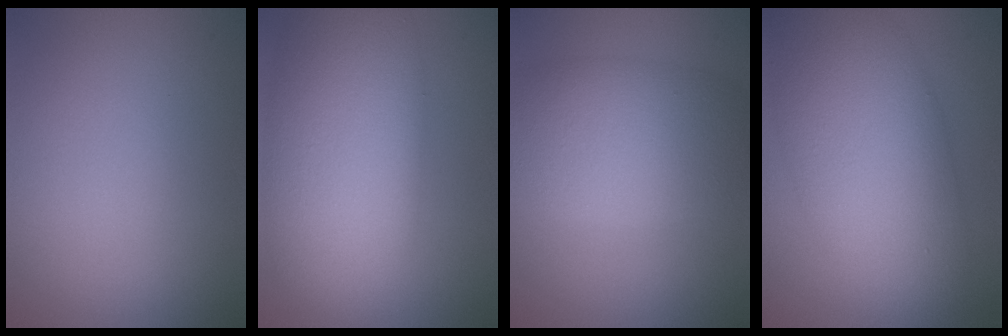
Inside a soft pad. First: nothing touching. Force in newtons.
{"total": 10.3, "press": 10.2, "slide": 0.7}
{"total": 8.1, "press": 8.1, "slide": 0.4}
{"total": 10.7, "press": 10.6, "slide": 0.6}